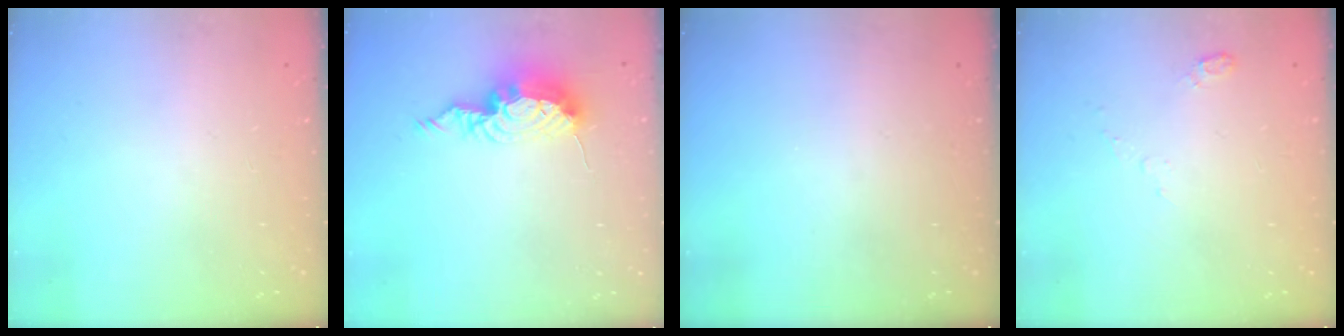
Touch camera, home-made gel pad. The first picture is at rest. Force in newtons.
{"total": 11.4, "press": 11.4, "slide": 1.1}
{"total": 0.0}
{"total": 4.4, "press": 4.3, "slide": 1.0}